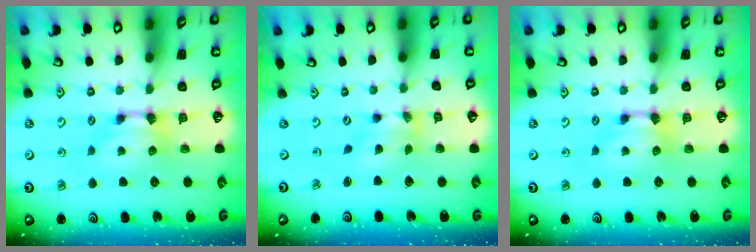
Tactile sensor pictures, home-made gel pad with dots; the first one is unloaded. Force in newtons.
{"total": 1.6, "press": 0.2, "slide": 1.5}
{"total": 0.0}